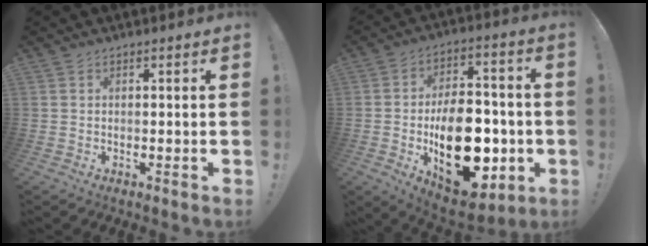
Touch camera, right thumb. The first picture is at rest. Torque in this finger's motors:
{"motor_torque": [2.21, 2.79, 1.54, -1.24, 0.16]}